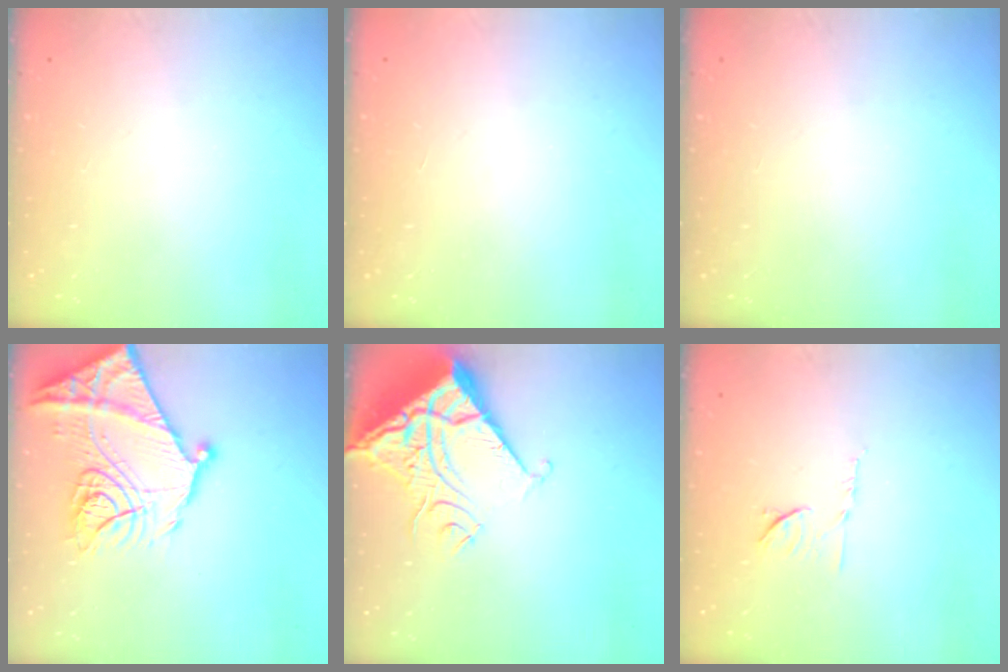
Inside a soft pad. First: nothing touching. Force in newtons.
{"total": 1.6, "press": 1.6, "slide": 0.1}
{"total": 0.0}
{"total": 25.4, "press": 25.3, "slide": 2.5}
{"total": 11.2, "press": 11.1, "slide": 1.5}
{"total": 6.6, "press": 6.5, "slide": 0.9}